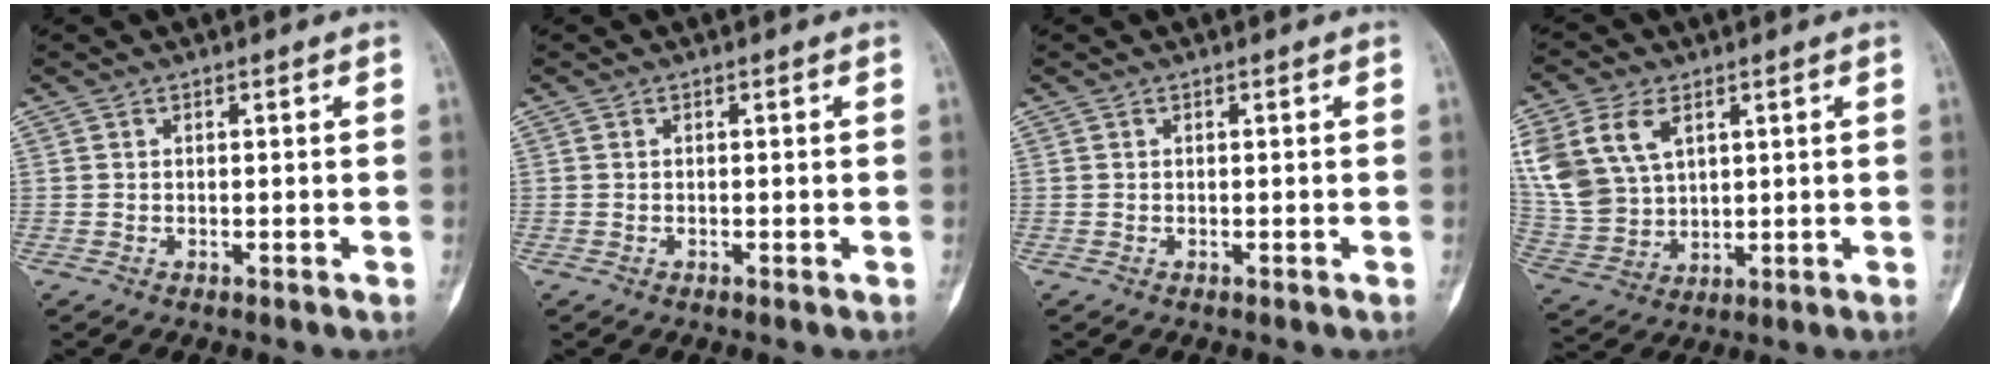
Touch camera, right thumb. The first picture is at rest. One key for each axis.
{"total": 0.0}
{"total": 0.0}
{"total": 15.1, "fx": 6.1, "fy": 10.0, "fz": 9.5, "tx": -0.201, "ty": -0.009, "tz": 0.135}